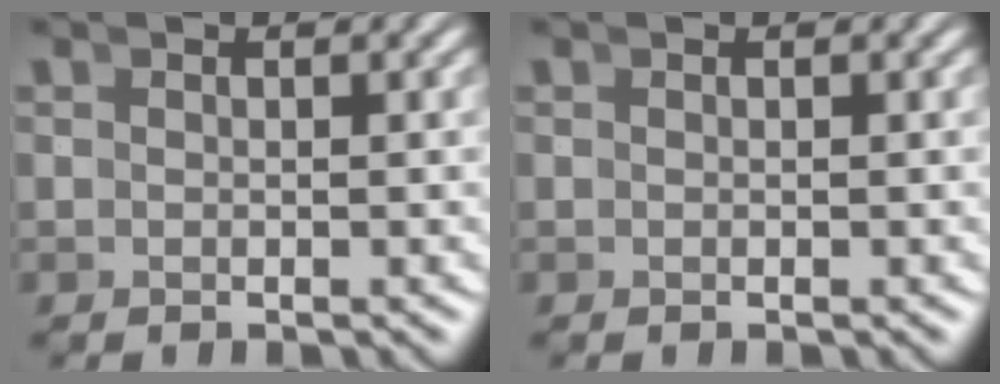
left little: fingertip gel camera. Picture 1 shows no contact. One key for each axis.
{"total": 0.0}